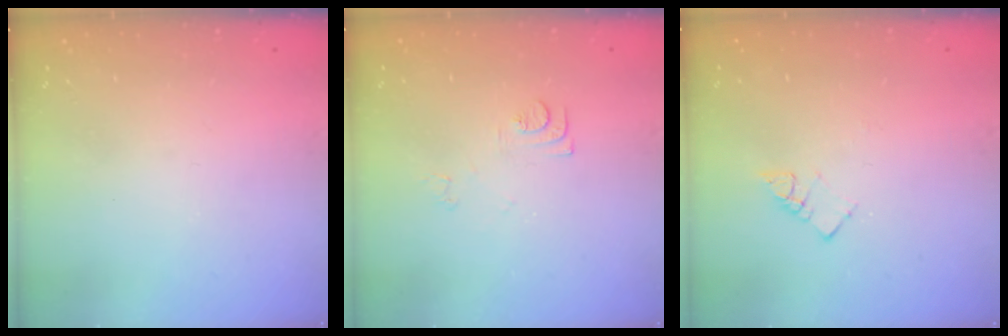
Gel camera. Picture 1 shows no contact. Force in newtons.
{"total": 6.5, "press": 6.4, "slide": 0.8}
{"total": 3.3, "press": 3.3, "slide": 0.4}